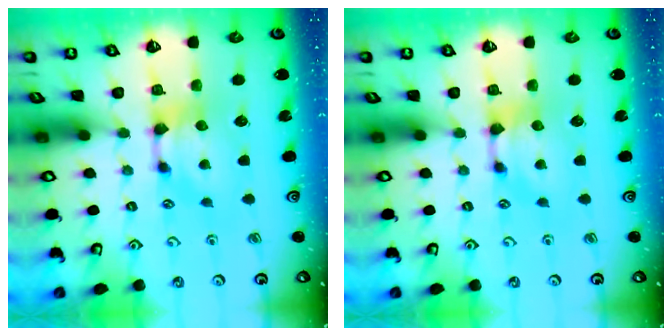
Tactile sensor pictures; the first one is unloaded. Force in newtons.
{"total": 0.0}